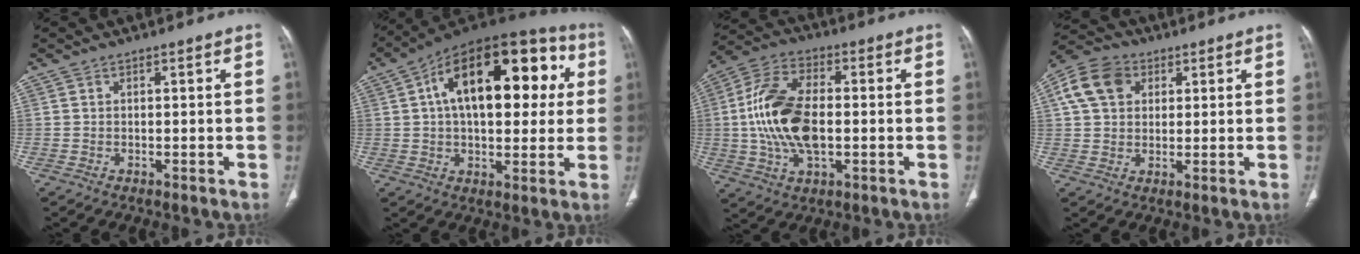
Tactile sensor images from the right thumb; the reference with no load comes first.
{"total": 26.0, "force": [6.1, 13.4, 21.4], "torque": [-0.299, 0.036, 0.085]}
{"total": 16.5, "force": [-0.4, 8.9, 13.9], "torque": [-0.278, 0.014, -0.010]}
{"total": 10.2, "force": [3.5, 7.7, 5.8], "torque": [-0.099, 0.010, 0.058]}